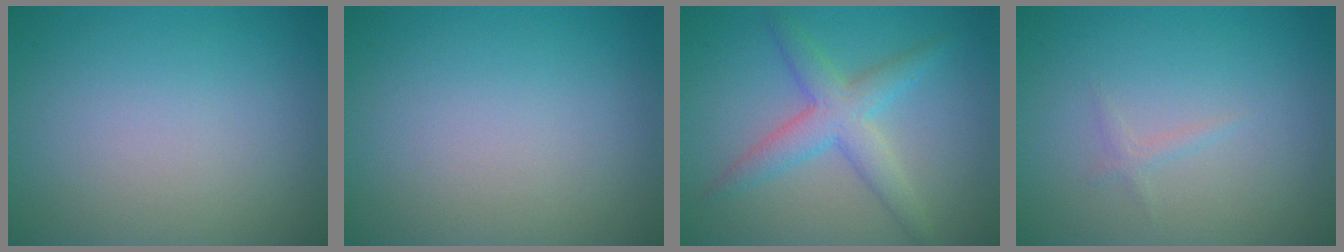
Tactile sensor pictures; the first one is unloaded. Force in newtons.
{"total": 0.0}
{"total": 4.1, "press": 4.1, "slide": 0.0}
{"total": 0.7, "press": 0.7, "slide": 0.0}